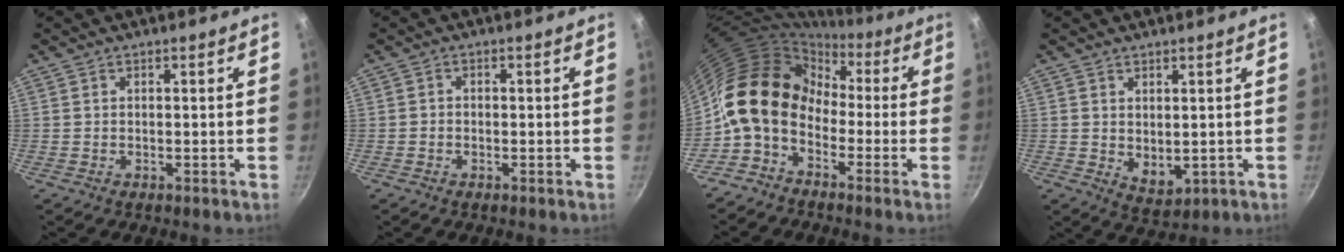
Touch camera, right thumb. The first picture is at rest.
{"total": 1.2, "force": [-0.5, 1.0, 0.6], "torque": [-0.012, 0.006, -0.012]}
{"total": 14.2, "force": [-1.7, 10.3, 9.6], "torque": [-0.152, 0.039, -0.056]}
{"total": 4.7, "force": [0.8, 3.0, 3.6], "torque": [-0.045, -0.018, 0.023]}